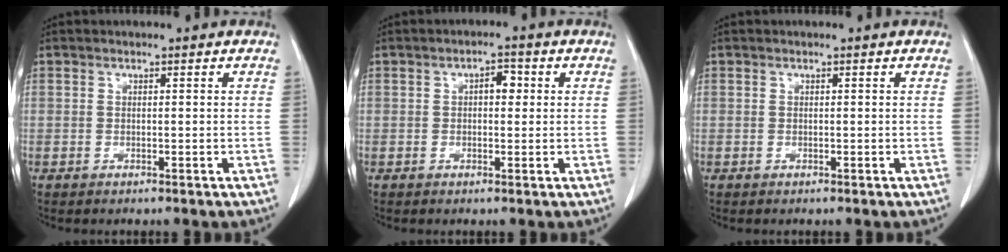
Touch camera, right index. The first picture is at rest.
{"total": 2.6, "force": [0.5, 1.3, 2.2], "torque": [-0.031, 0.010, 0.004]}
{"total": 0.0}